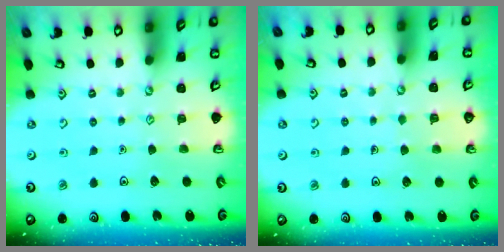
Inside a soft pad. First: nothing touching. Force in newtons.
{"total": 3.7, "press": 3.7, "slide": 0.2}